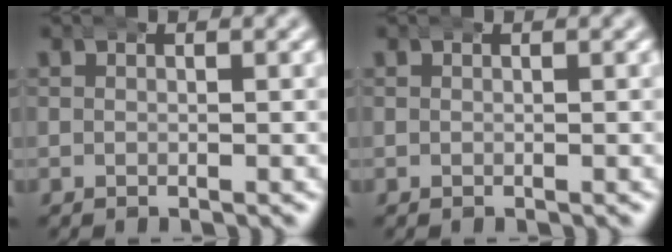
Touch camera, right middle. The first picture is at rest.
{"total": 0.0}